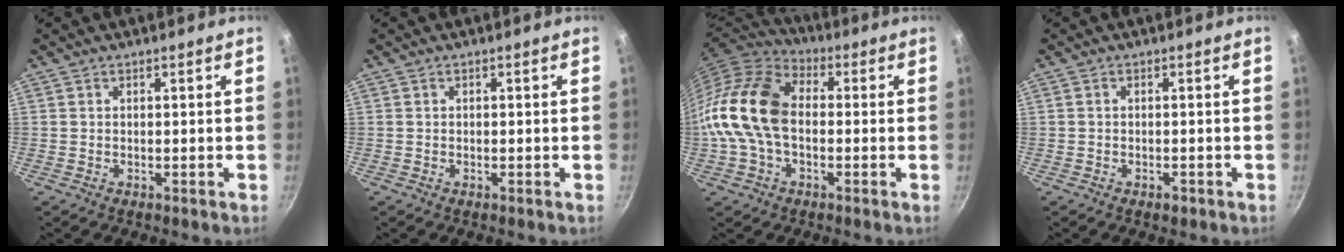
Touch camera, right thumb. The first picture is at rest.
{"total": 0.0}
{"total": 15.6, "force": [-1.2, 10.6, 11.5], "torque": [-0.204, 0.036, -0.041]}
{"total": 1.6, "force": [-1.0, 0.8, 1.0], "torque": [-0.019, 0.008, -0.013]}